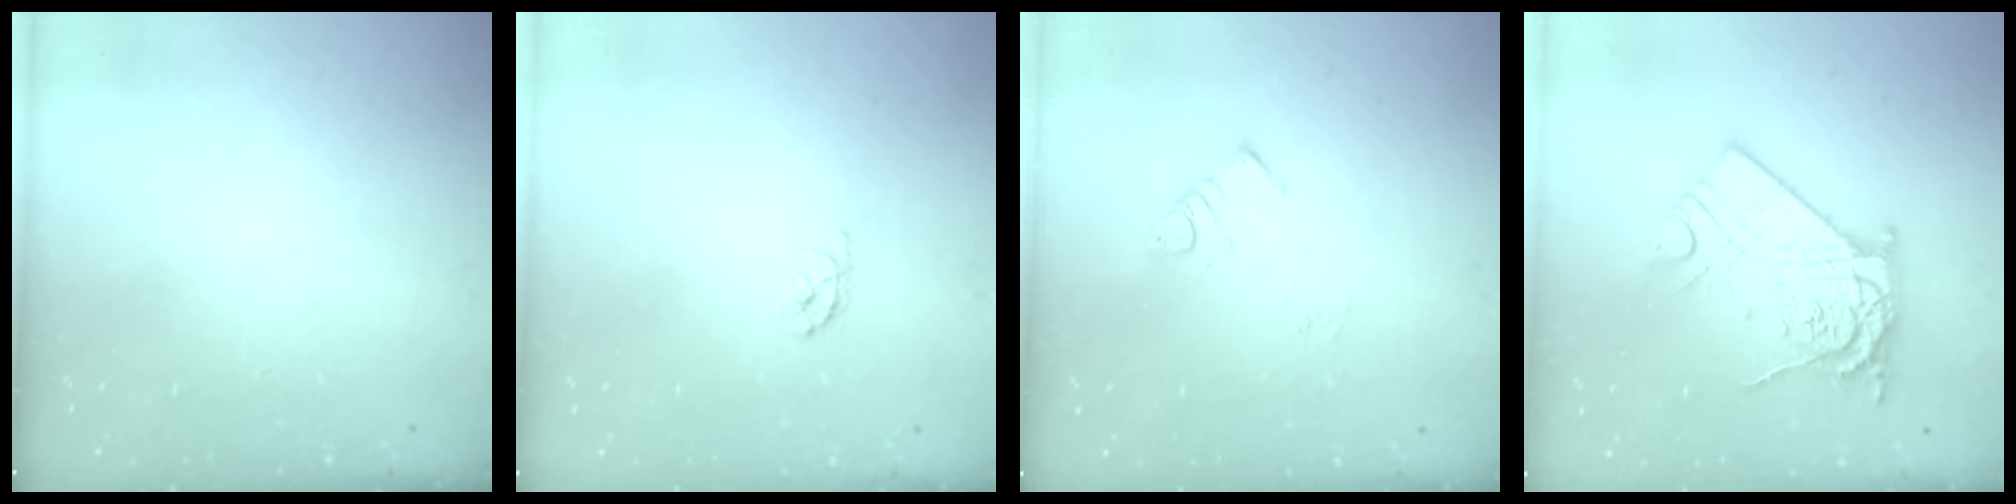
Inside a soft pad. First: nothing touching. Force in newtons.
{"total": 4.5, "press": 4.5, "slide": 0.3}
{"total": 5.3, "press": 5.2, "slide": 0.5}
{"total": 15.7, "press": 15.6, "slide": 1.7}